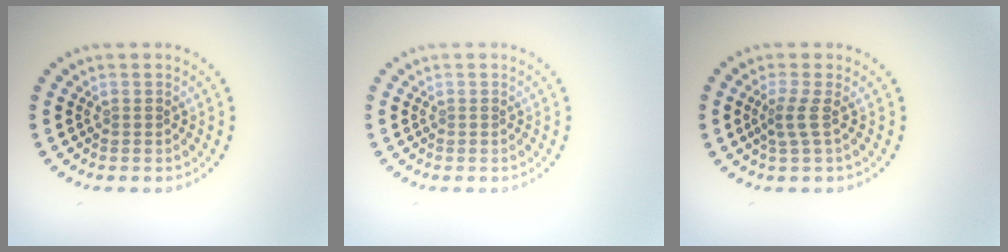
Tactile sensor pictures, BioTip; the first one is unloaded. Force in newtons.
{"total": 0.0}
{"total": 1.9, "press": 1.1, "slide": 1.5}